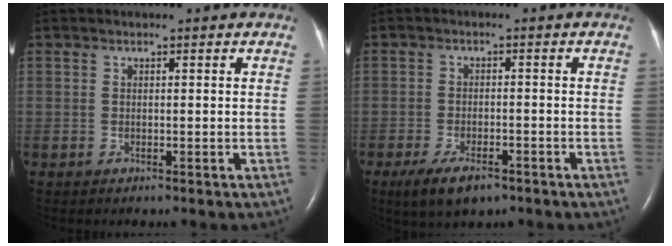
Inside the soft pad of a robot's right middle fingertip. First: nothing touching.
{"total": 5.9, "force": [-3.9, 2.2, 3.8], "torque": [-0.077, -0.009, -0.063]}